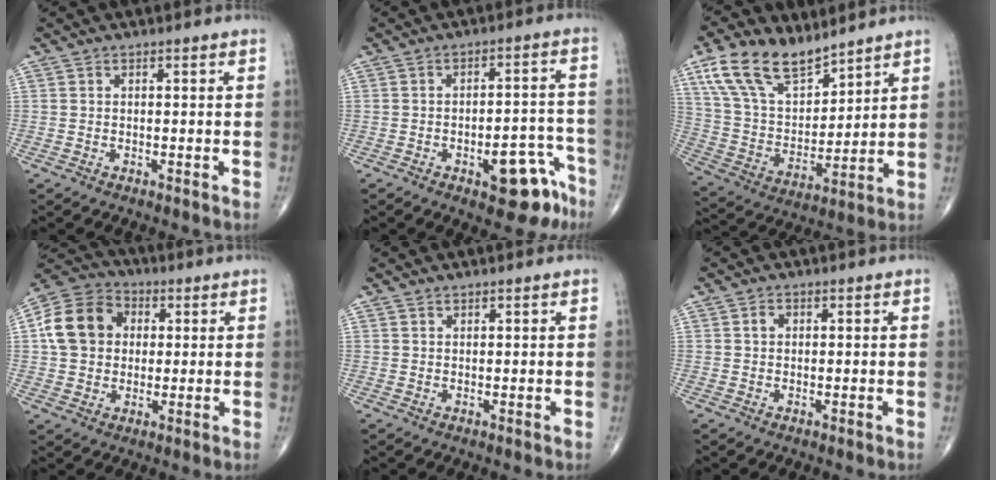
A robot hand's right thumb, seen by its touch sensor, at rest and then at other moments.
{"total": 10.7, "force": [-6.0, 4.5, 7.6], "torque": [-0.062, 0.048, -0.073]}
{"total": 15.7, "force": [11.0, 7.5, 8.5], "torque": [-0.134, -0.044, 0.220]}
{"total": 13.0, "force": [2.0, 10.5, 7.4], "torque": [-0.120, 0.015, 0.026]}
{"total": 0.6, "force": [0.6, 0.3, 0.0], "torque": [0.006, -0.005, 0.006]}
{"total": 1.4, "force": [0.3, 1.1, 0.7], "torque": [-0.008, 0.003, 0.004]}